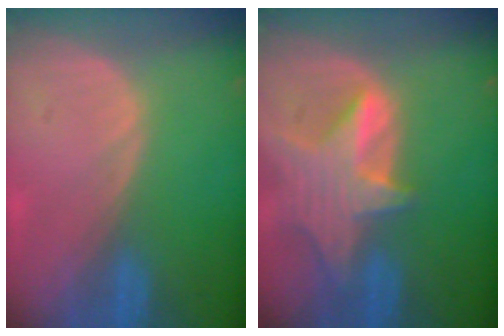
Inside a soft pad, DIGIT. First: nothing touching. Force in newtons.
{"total": 8.0, "press": 7.3, "slide": 3.3}